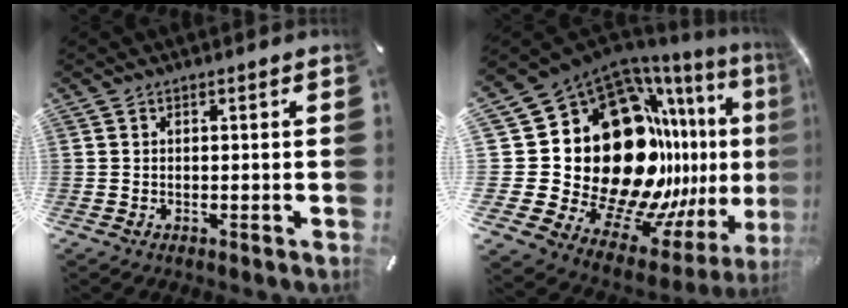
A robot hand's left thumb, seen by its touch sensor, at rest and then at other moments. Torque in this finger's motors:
{"motor_torque": [2.53, 2.49, 2.77, 0.00, 0.35]}